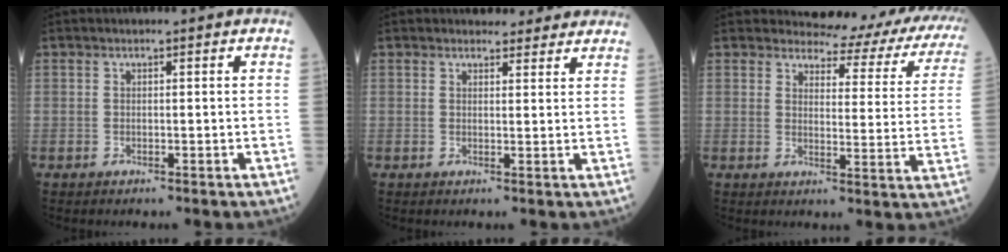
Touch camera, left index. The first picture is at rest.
{"total": 4.9, "force": [4.5, 1.8, 0.8], "torque": [-0.001, 0.007, 0.047]}
{"total": 15.9, "force": [14.9, 4.2, 3.9], "torque": [-0.015, -0.065, 0.136]}